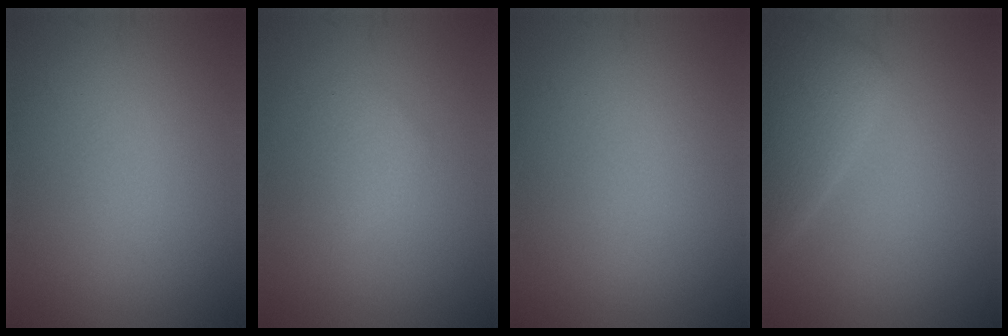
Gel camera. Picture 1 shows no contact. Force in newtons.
{"total": 1.4, "press": 1.4, "slide": 0.1}
{"total": 0.0}
{"total": 3.9, "press": 3.9, "slide": 0.2}